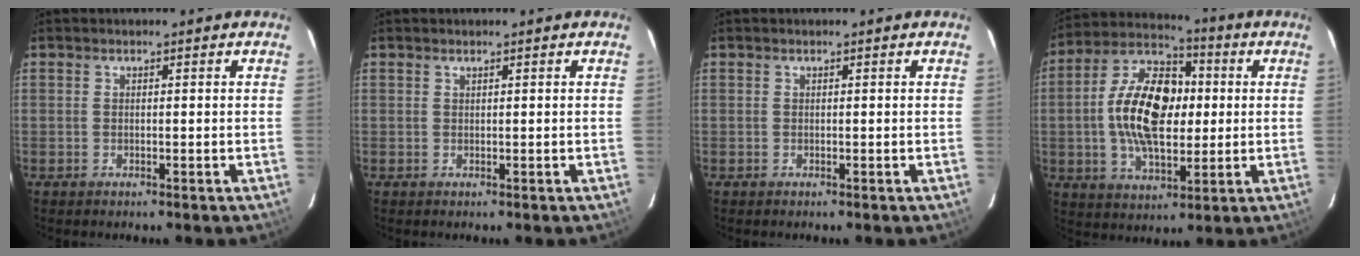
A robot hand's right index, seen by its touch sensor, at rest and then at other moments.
{"total": 0.0}
{"total": 0.0}
{"total": 17.6, "force": [0.5, 10.0, 14.5], "torque": [-0.277, 0.020, 0.005]}